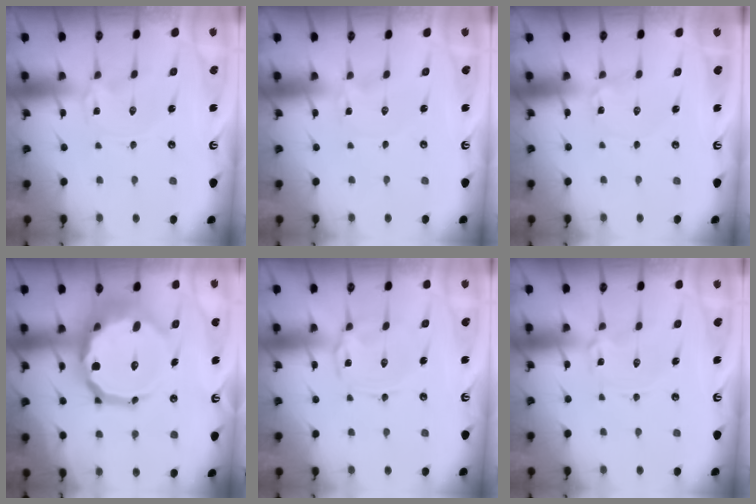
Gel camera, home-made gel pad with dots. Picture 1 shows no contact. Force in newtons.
{"total": 0.0}
{"total": 1.6, "press": 1.6, "slide": 0.2}
{"total": 20.3, "press": 19.8, "slide": 4.7}
{"total": 2.1, "press": 2.0, "slide": 0.4}
{"total": 1.4, "press": 1.4, "slide": 0.2}